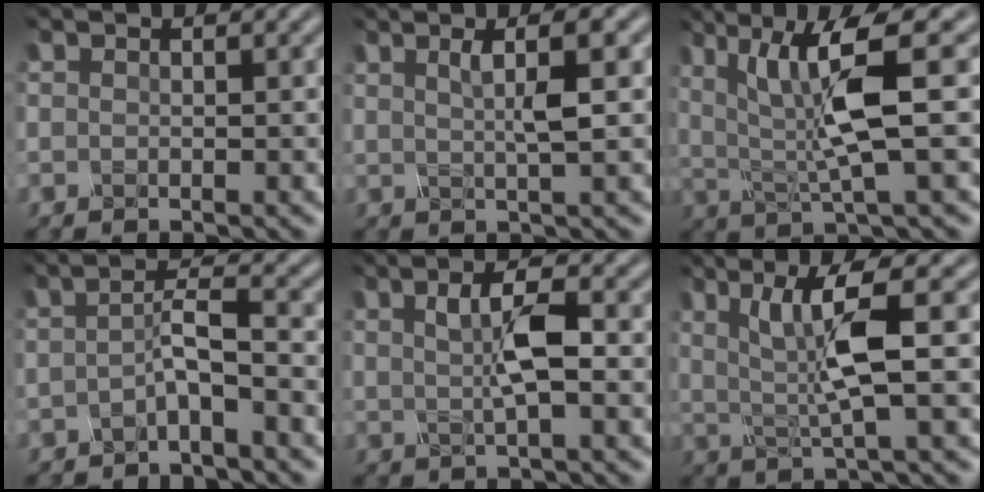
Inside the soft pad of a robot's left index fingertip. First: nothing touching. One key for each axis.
{"total": 3.1, "fx": 0.8, "fy": 0.6, "fz": 2.9, "tx": -0.038, "ty": 0.004, "tz": 0.012}
{"total": 7.4, "fx": 1.3, "fy": 1.3, "fz": 7.2, "tx": -0.129, "ty": -0.008, "tz": 0.025}
{"total": 2.7, "fx": -1.2, "fy": 0.4, "fz": 2.4, "tx": -0.045, "ty": 0.006, "tz": -0.025}
{"total": 3.6, "fx": 0.0, "fy": 0.9, "fz": 3.5, "tx": -0.064, "ty": 0.002, "tz": -0.002}
{"total": 6.0, "fx": 0.6, "fy": 0.9, "fz": 5.9, "tx": -0.115, "ty": 0.000, "tz": 0.016}